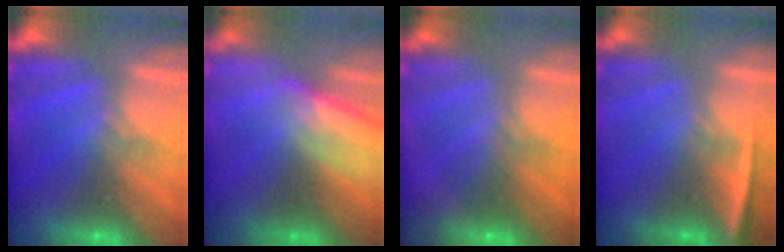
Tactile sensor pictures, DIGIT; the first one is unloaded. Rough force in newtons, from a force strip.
{"total": 2.9}
{"total": 1.7}
{"total": 2.4}